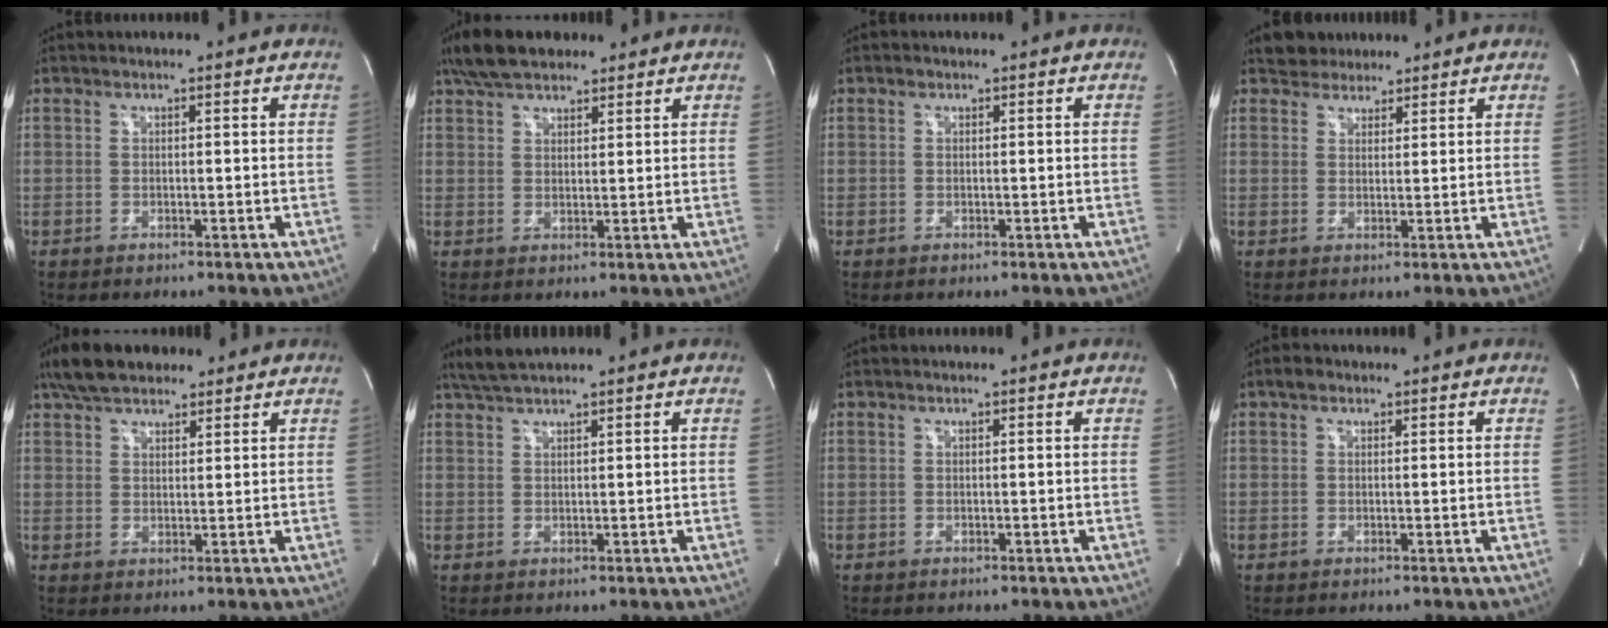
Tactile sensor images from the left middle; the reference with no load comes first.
{"total": 8.7, "force": [6.9, 3.3, 4.1], "torque": [-0.078, 0.029, 0.124]}
{"total": 0.5, "force": [0.3, 0.4, 0.2], "torque": [-0.004, 0.003, 0.004]}
{"total": 3.7, "force": [3.2, 2.0, 0.2], "torque": [-0.004, 0.015, 0.052]}
{"total": 8.9, "force": [7.0, 3.6, 4.1], "torque": [-0.074, 0.028, 0.125]}
{"total": 3.8, "force": [3.4, 0.2, 1.7], "torque": [-0.039, 0.017, 0.068]}
{"total": 0.0}
{"total": 1.4, "force": [0.9, 0.9, 0.5], "torque": [-0.013, 0.010, 0.013]}